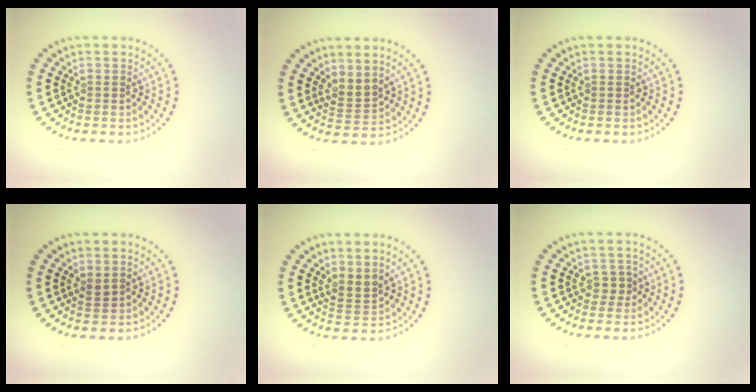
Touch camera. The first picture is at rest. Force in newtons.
{"total": 2.1, "press": 1.6, "slide": 1.3}
{"total": 0.0}
{"total": 0.8, "press": 0.7, "slide": 0.4}
{"total": 2.0, "press": 1.5, "slide": 1.3}
{"total": 1.2, "press": 1.0, "slide": 0.7}